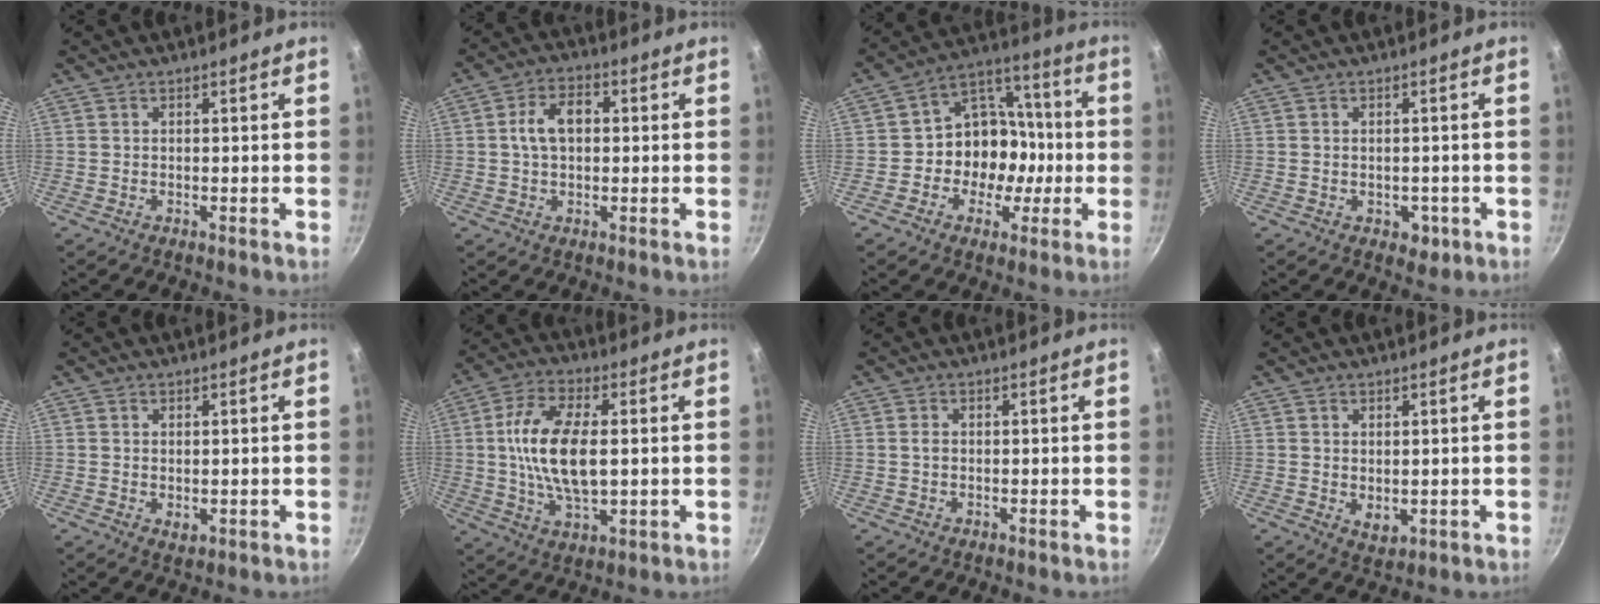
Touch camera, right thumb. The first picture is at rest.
{"total": 7.4, "force": [0.7, 4.8, 5.5], "torque": [-0.081, 0.018, 0.004]}
{"total": 13.4, "force": [-2.4, 11.1, 7.2], "torque": [-0.058, 0.046, -0.047]}
{"total": 3.5, "force": [-1.1, 2.5, 2.2], "torque": [-0.017, 0.007, -0.007]}
{"total": 2.0, "force": [0.3, 1.3, 1.5], "torque": [-0.023, -0.005, 0.005]}
{"total": 14.8, "force": [1.0, 7.2, 12.9], "torque": [-0.241, 0.009, 0.015]}
{"total": 1.3, "force": [0.1, 1.0, 0.8], "torque": [-0.013, 0.002, 0.000]}
{"total": 3.5, "force": [0.5, 2.3, 2.5], "torque": [-0.037, -0.014, 0.013]}